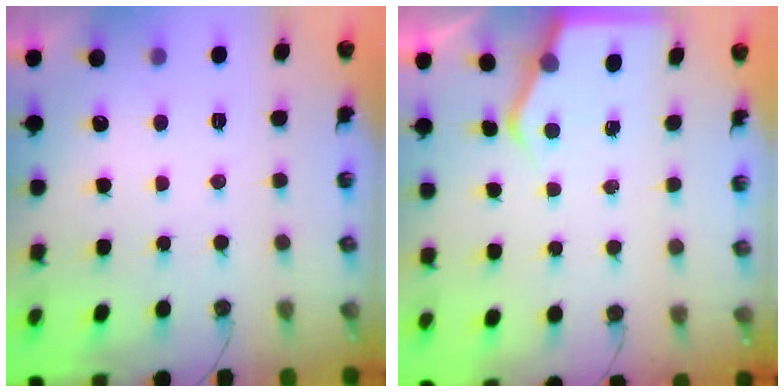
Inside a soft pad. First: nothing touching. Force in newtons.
{"total": 4.7, "press": 4.6, "slide": 0.3}